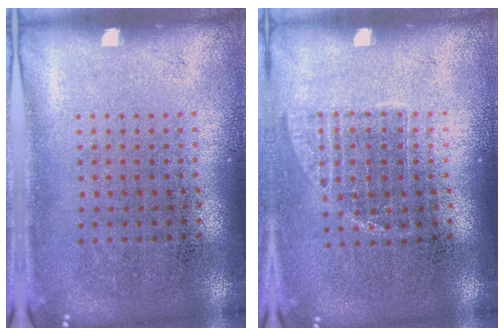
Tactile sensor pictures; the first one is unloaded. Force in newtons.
{"total": 0.9, "press": 0.8, "slide": 0.4}